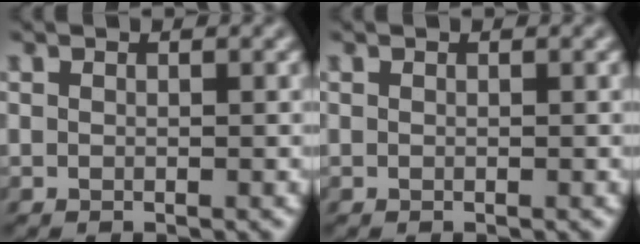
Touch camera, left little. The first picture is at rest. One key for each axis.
{"total": 0.0}